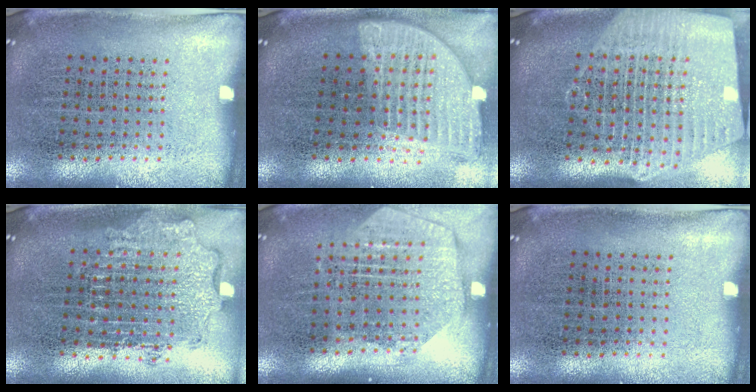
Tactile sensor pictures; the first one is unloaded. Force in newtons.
{"total": 1.7, "press": 1.4, "slide": 1.0}
{"total": 2.8, "press": 2.3, "slide": 1.5}
{"total": 1.9, "press": 1.4, "slide": 1.2}
{"total": 1.9, "press": 1.7, "slide": 0.9}
{"total": 0.0}